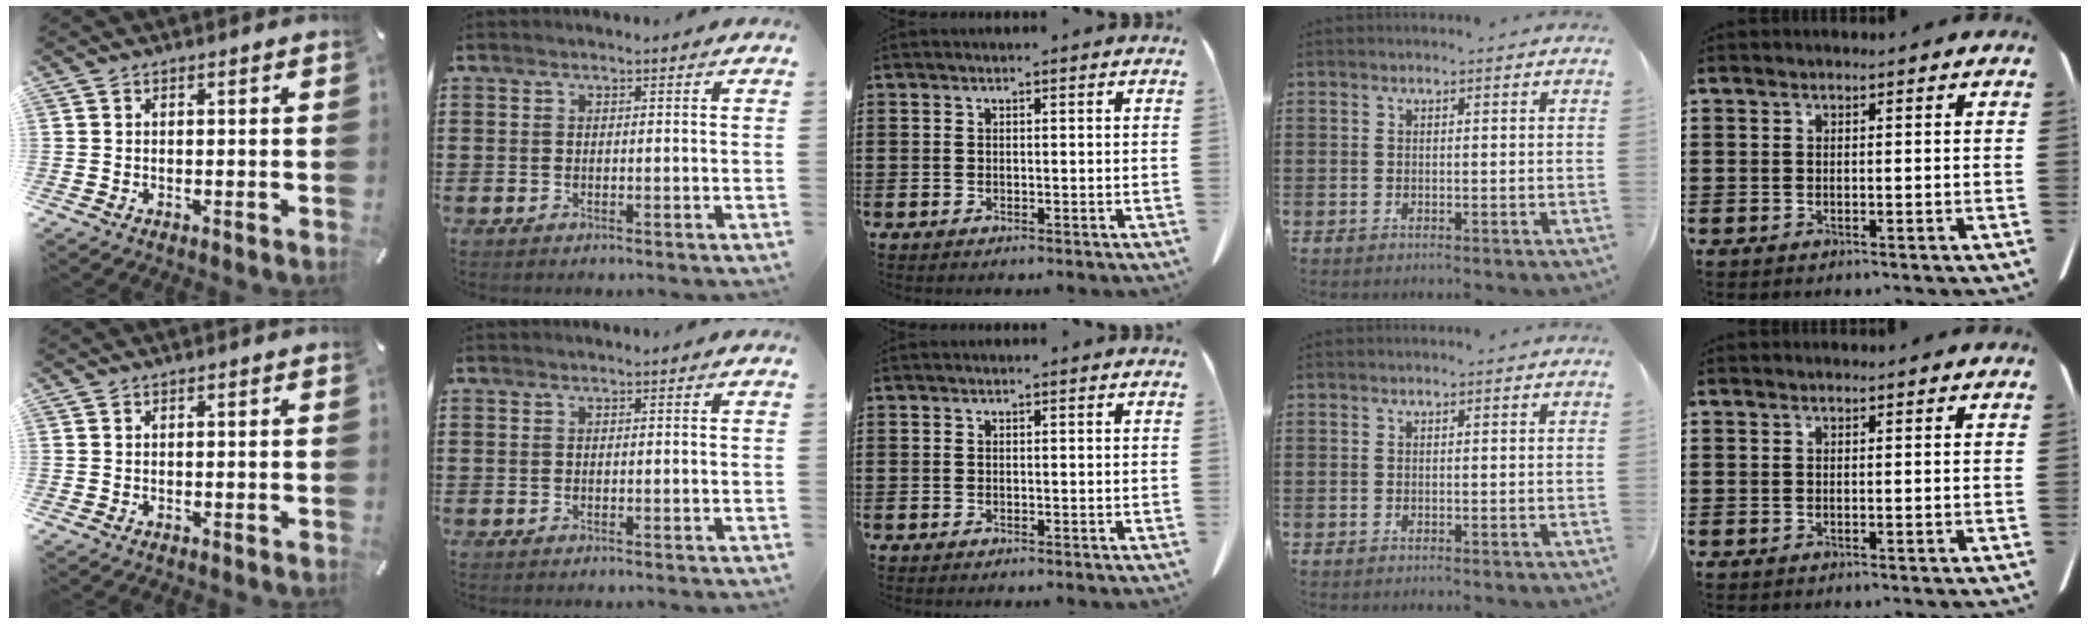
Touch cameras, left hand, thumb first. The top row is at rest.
{}